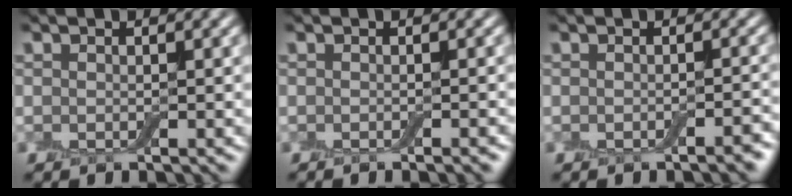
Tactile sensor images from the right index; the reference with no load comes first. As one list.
[{"total": 1.4, "force": [-0.8, 0.3, 1.2], "torque": [-0.004, 0.002, -0.011]}, {"total": 1.4, "force": [-0.8, 0.3, 1.1], "torque": [-0.010, 0.002, -0.012]}]